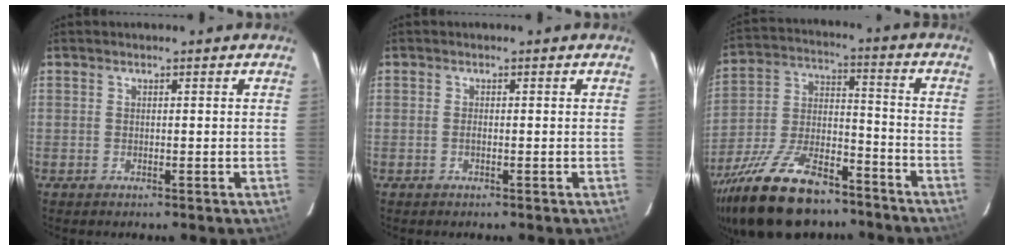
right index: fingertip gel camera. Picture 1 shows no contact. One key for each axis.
{"total": 0.5, "fx": -0.2, "fy": 0.1, "fz": 0.5, "tx": -0.009, "ty": 0.001, "tz": -0.005}
{"total": 23.8, "fx": -17.1, "fy": 10.1, "fz": 13.2, "tx": -0.268, "ty": -0.009, "tz": -0.274}